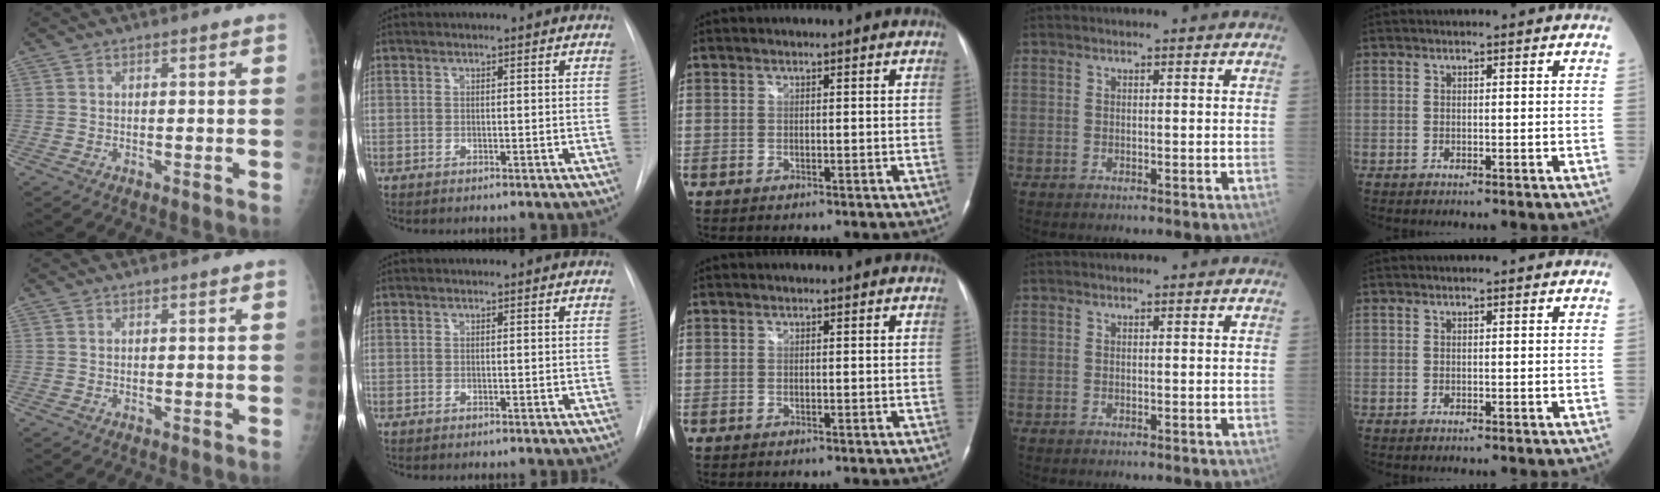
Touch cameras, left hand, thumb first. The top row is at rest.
{}